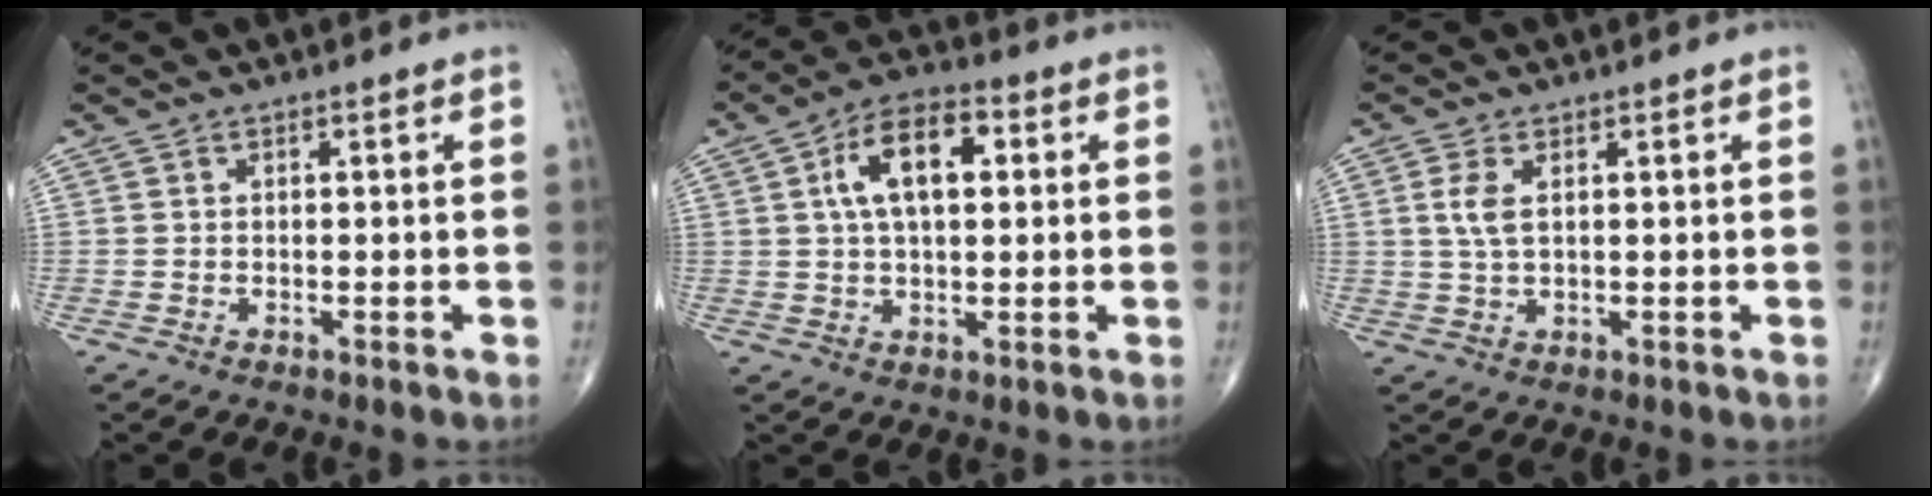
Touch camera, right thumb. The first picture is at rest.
{"total": 11.5, "force": [2.7, 5.9, 9.5], "torque": [-0.156, 0.017, 0.040]}
{"total": 3.8, "force": [1.1, 1.7, 3.2], "torque": [-0.075, 0.000, 0.024]}